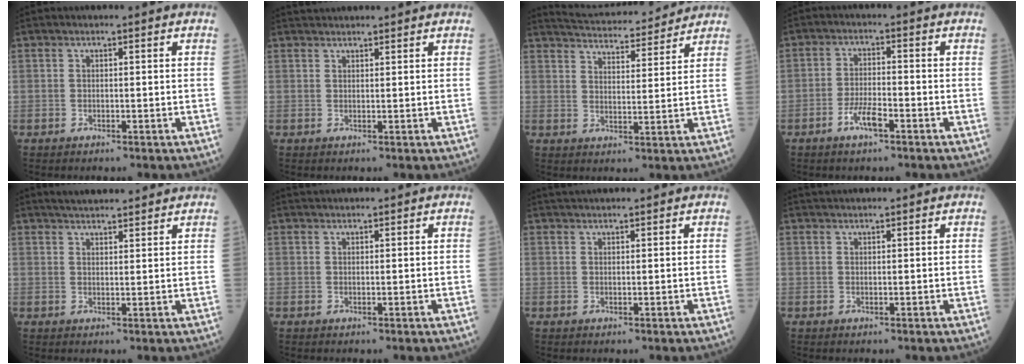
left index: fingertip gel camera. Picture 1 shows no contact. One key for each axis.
{"total": 3.1, "fx": 3.1, "fy": 0.2, "fz": 0.6, "tx": -0.011, "ty": 0.033, "tz": 0.052}
{"total": 14.5, "fx": 13.9, "fy": 1.9, "fz": 3.4, "tx": -0.057, "ty": 0.023, "tz": 0.198}
{"total": 4.1, "fx": -2.4, "fy": 0.8, "fz": 3.2, "tx": -0.067, "ty": 0.000, "tz": -0.047}
{"total": 8.3, "fx": 7.7, "fy": 1.1, "fz": 3.0, "tx": -0.046, "ty": 0.027, "tz": 0.107}
{"total": 2.8, "fx": 2.8, "fy": -0.1, "fz": 0.6, "tx": -0.007, "ty": 0.031, "tz": 0.047}
{"total": 4.7, "fx": 4.4, "fy": 0.0, "fz": 1.5, "tx": -0.020, "ty": 0.036, "tz": 0.067}
{"total": 3.8, "fx": 3.6, "fy": -0.1, "fz": 1.1, "tx": -0.012, "ty": 0.034, "tz": 0.057}